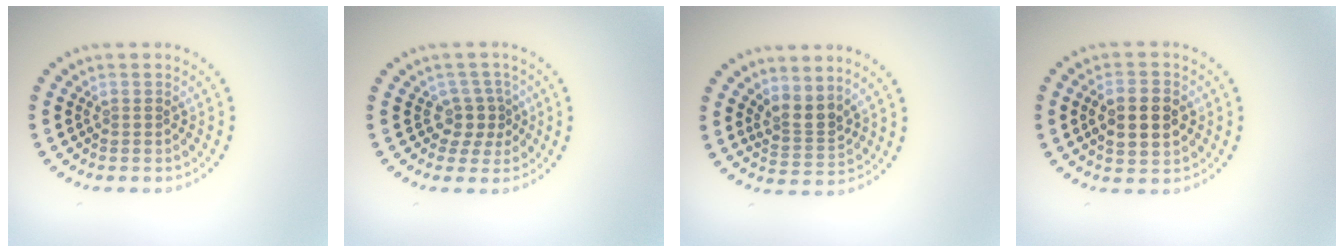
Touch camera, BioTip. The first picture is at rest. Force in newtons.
{"total": 2.5, "press": 1.8, "slide": 1.8}
{"total": 2.6, "press": 2.0, "slide": 1.6}
{"total": 4.7, "press": 4.6, "slide": 0.4}